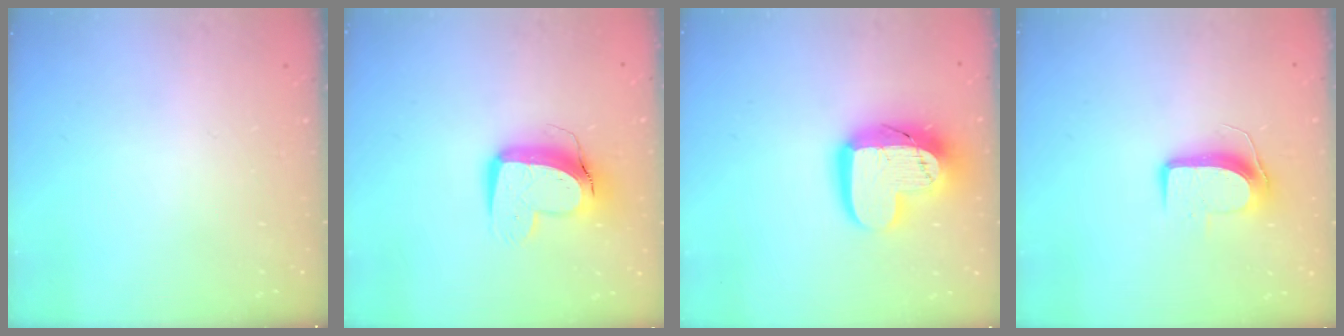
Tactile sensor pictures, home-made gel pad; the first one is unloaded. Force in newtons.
{"total": 11.3, "press": 11.2, "slide": 1.1}
{"total": 17.0, "press": 17.0, "slide": 1.3}
{"total": 9.5, "press": 9.5, "slide": 0.3}